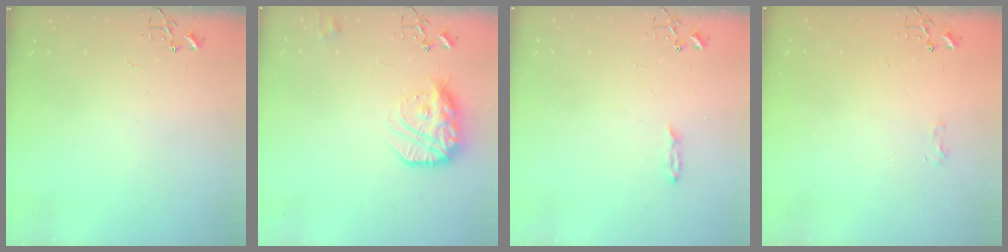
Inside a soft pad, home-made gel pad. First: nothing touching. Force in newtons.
{"total": 17.3, "press": 17.2, "slide": 1.4}
{"total": 2.2, "press": 2.2, "slide": 0.4}
{"total": 4.8, "press": 4.7, "slide": 0.8}